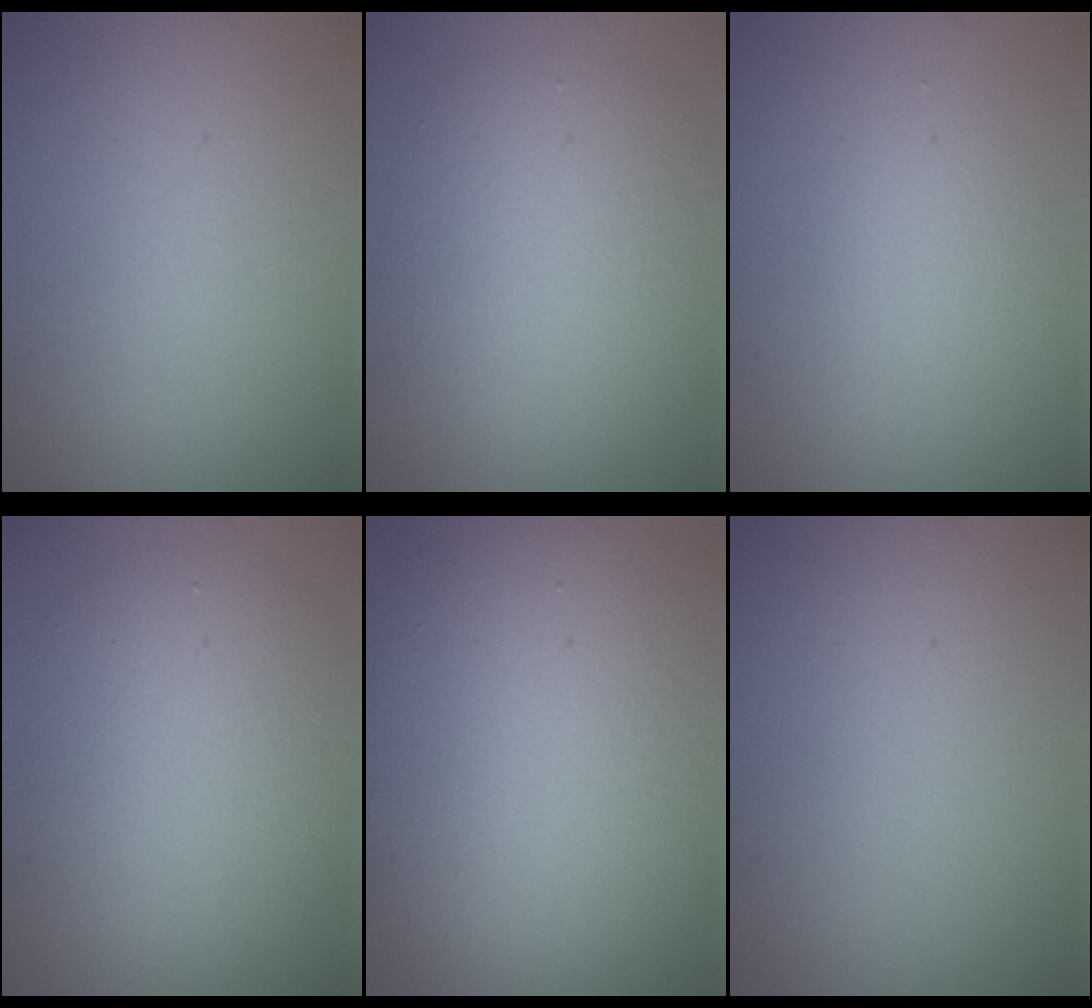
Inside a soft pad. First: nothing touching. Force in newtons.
{"total": 6.4, "press": 6.4, "slide": 0.6}
{"total": 1.6, "press": 1.6, "slide": 0.1}
{"total": 6.2, "press": 6.2, "slide": 0.2}
{"total": 14.7, "press": 14.7, "slide": 0.9}
{"total": 0.0}